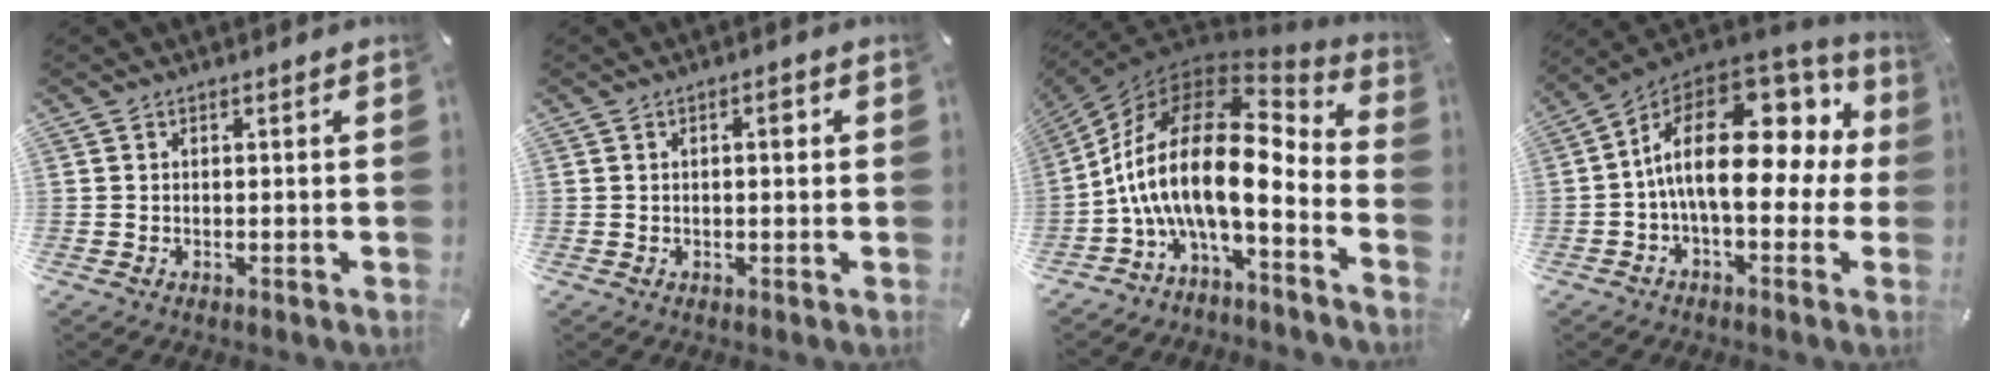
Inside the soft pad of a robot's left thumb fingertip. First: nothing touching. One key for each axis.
{"total": 2.4, "fx": 0.4, "fy": 0.9, "fz": 2.1, "tx": -0.028, "ty": 0.002, "tz": 0.001}
{"total": 21.8, "fx": -0.9, "fy": 9.5, "fz": 19.6, "tx": -0.416, "ty": -0.031, "tz": -0.019}
{"total": 21.5, "fx": 3.1, "fy": 10.5, "fz": 18.5, "tx": -0.328, "ty": -0.023, "tz": 0.057}